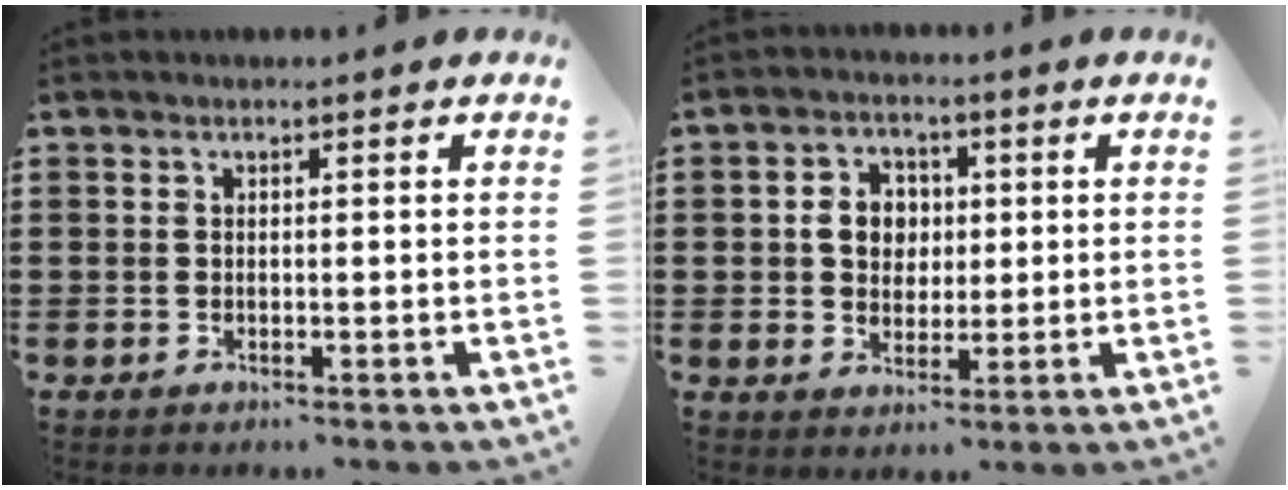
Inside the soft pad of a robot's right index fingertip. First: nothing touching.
{"total": 4.9, "force": [0.5, 4.4, 2.1], "torque": [-0.051, 0.011, 0.004]}